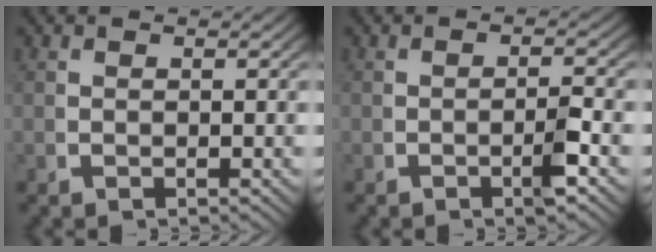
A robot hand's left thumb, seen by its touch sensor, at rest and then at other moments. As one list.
[{"total": 2.2, "force": [-0.7, 0.3, 2.0], "torque": [-0.032, 0.003, -0.015]}]